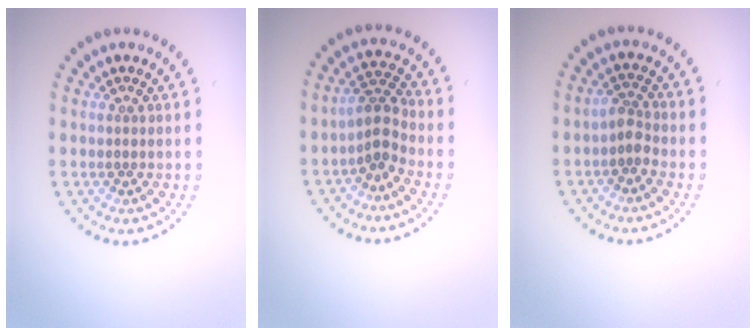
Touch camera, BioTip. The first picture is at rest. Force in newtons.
{"total": 2.4, "press": 2.1, "slide": 1.2}
{"total": 1.7, "press": 1.4, "slide": 1.0}